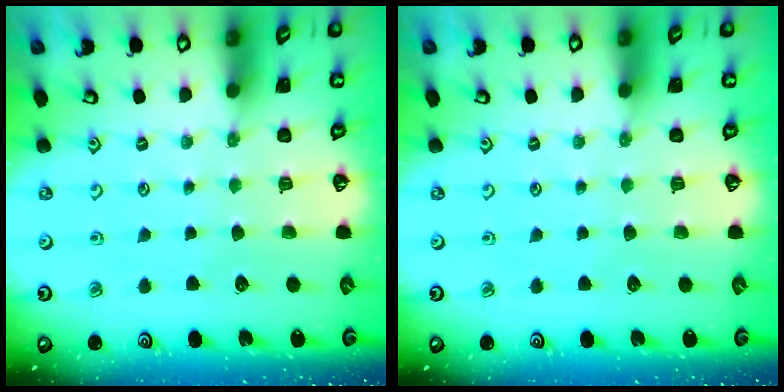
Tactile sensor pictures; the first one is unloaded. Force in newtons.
{"total": 0.0}